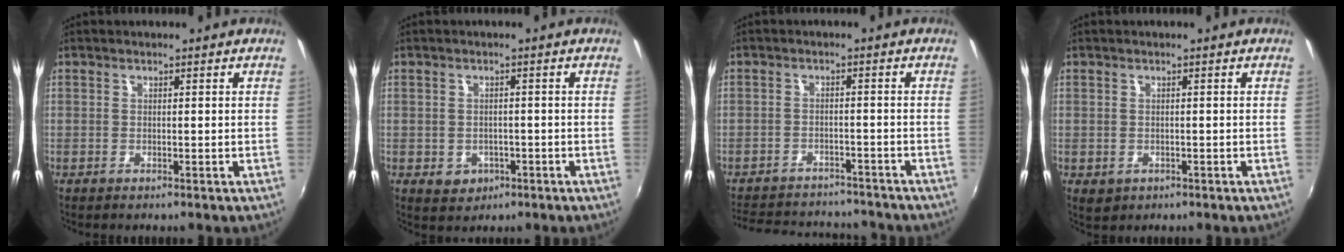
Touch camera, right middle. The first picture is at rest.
{"total": 3.9, "force": [-1.4, 3.3, 1.5], "torque": [-0.038, 0.000, -0.009]}
{"total": 15.6, "force": [-13.8, 5.2, 5.3], "torque": [-0.126, 0.014, -0.188]}
{"total": 2.0, "force": [-0.5, 1.7, 1.0], "torque": [-0.018, -0.004, -0.003]}